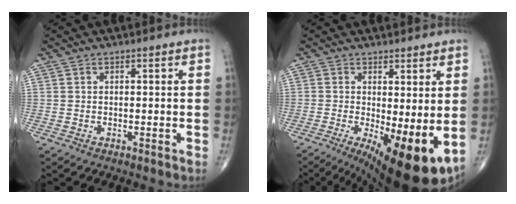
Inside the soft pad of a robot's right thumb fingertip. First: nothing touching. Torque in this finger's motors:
{"motor_torque": [1.17, 2.25, 0.18, -0.25, 0.17]}